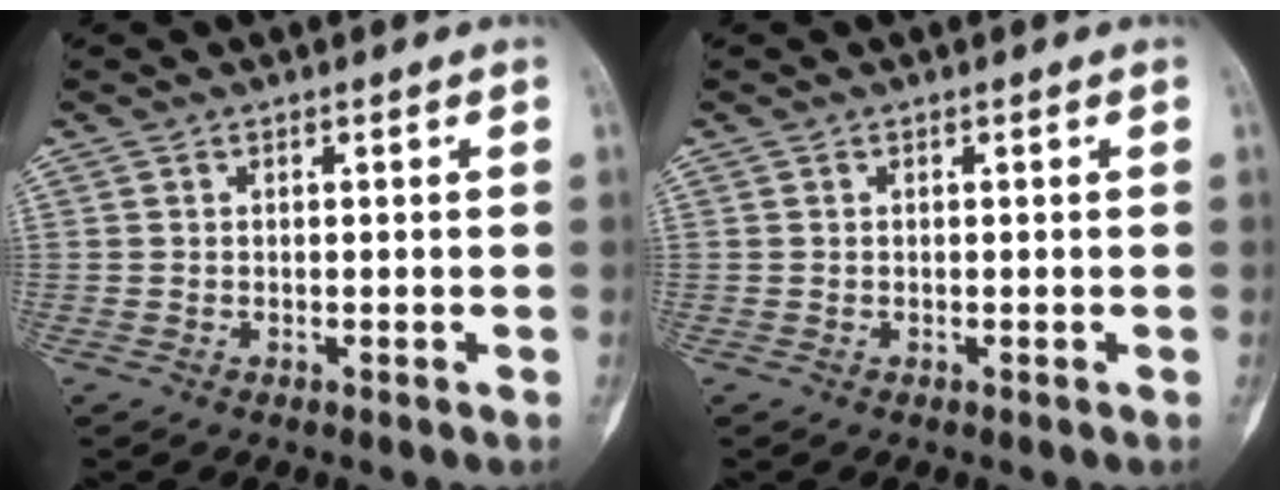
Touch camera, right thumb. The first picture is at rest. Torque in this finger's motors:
{"motor_torque": [-0.01, 0.01, 0.10, 0.10, 0.10]}